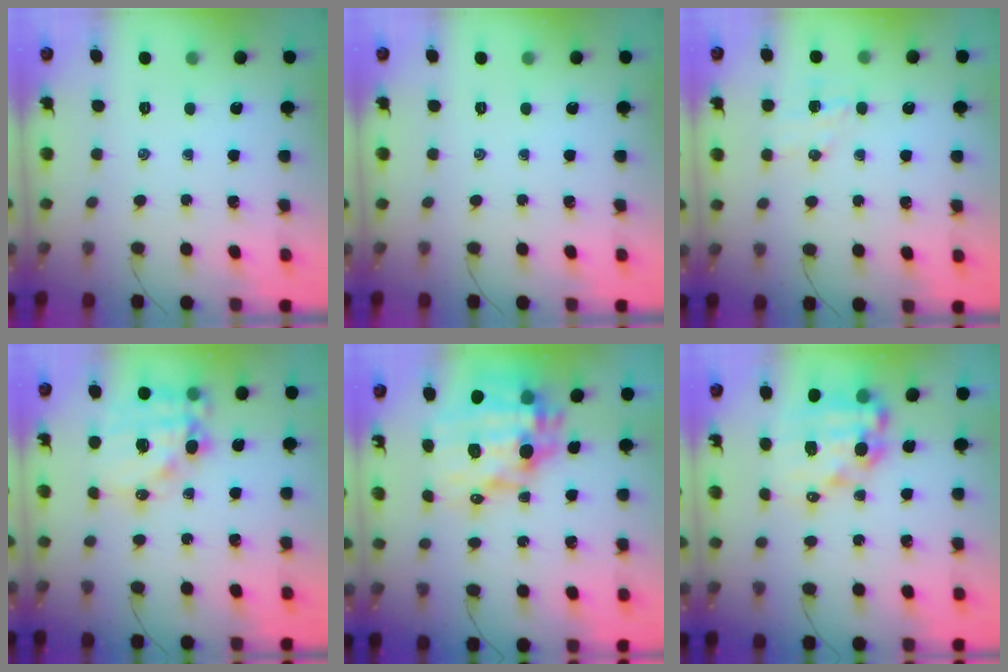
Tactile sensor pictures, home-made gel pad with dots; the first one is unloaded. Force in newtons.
{"total": 0.0}
{"total": 5.8, "press": 5.7, "slide": 1.4}
{"total": 16.1, "press": 15.7, "slide": 3.9}
{"total": 17.7, "press": 17.2, "slide": 4.3}
{"total": 11.8, "press": 11.4, "slide": 3.0}